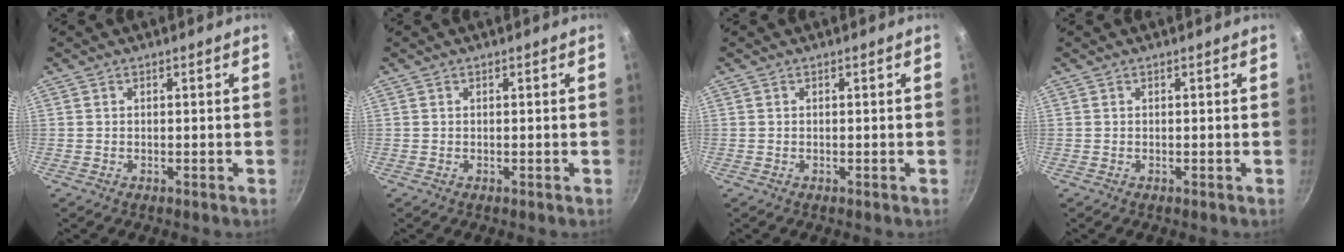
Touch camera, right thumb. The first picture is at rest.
{"total": 0.0}
{"total": 0.0}
{"total": 0.0}